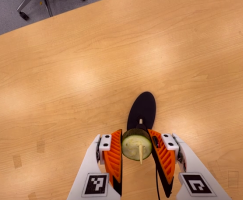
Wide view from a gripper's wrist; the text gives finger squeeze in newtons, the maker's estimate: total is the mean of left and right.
{"total": 9.2, "left": 8.2, "right": 10.3}